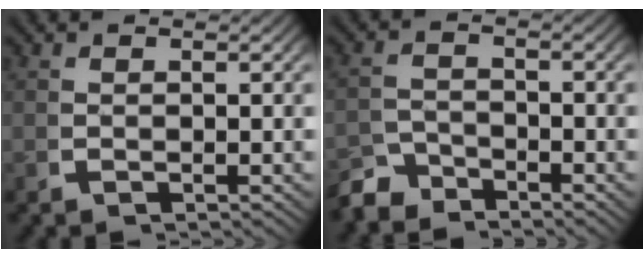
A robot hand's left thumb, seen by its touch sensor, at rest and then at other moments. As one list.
[{"total": 3.4, "force": [-3.3, 0.8, 0.2], "torque": [0.010, -0.009, -0.064]}]